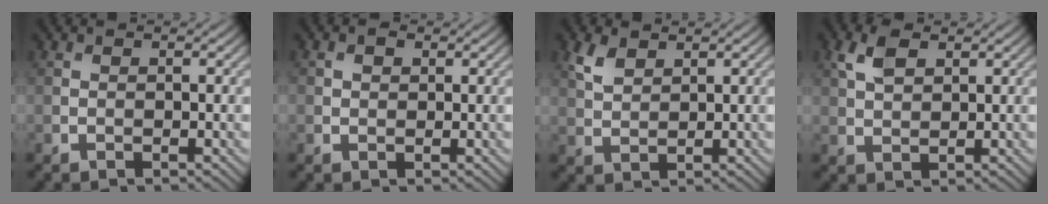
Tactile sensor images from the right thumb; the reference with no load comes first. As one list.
[{"total": 1.3, "force": [0.6, 1.0, 0.6], "torque": [-0.013, 0.001, 0.008]}, {"total": 3.3, "force": [2.1, 1.7, 1.8], "torque": [-0.049, 0.002, 0.047]}, {"total": 3.9, "force": [1.9, 2.2, 2.7], "torque": [-0.067, 0.006, 0.037]}]